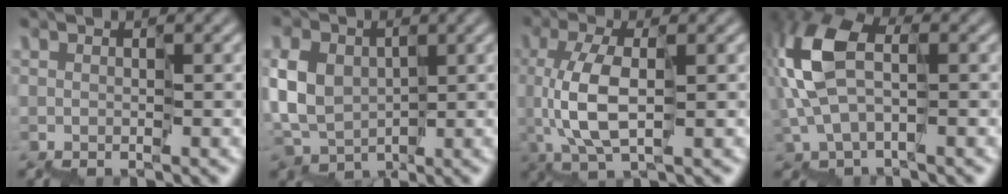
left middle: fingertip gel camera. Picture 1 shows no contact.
{"total": 3.5, "force": [0.4, 3.0, 1.8], "torque": [-0.049, 0.012, 0.001]}
{"total": 3.2, "force": [-0.1, 0.4, 3.2], "torque": [-0.084, 0.004, 0.004]}
{"total": 6.5, "force": [1.0, 3.2, 5.6], "torque": [-0.148, 0.025, 0.008]}